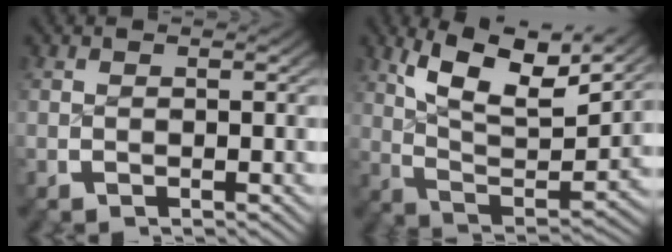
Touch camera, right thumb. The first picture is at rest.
{"total": 13.1, "force": [4.2, 7.3, 10.0], "torque": [-0.179, -0.008, 0.062]}